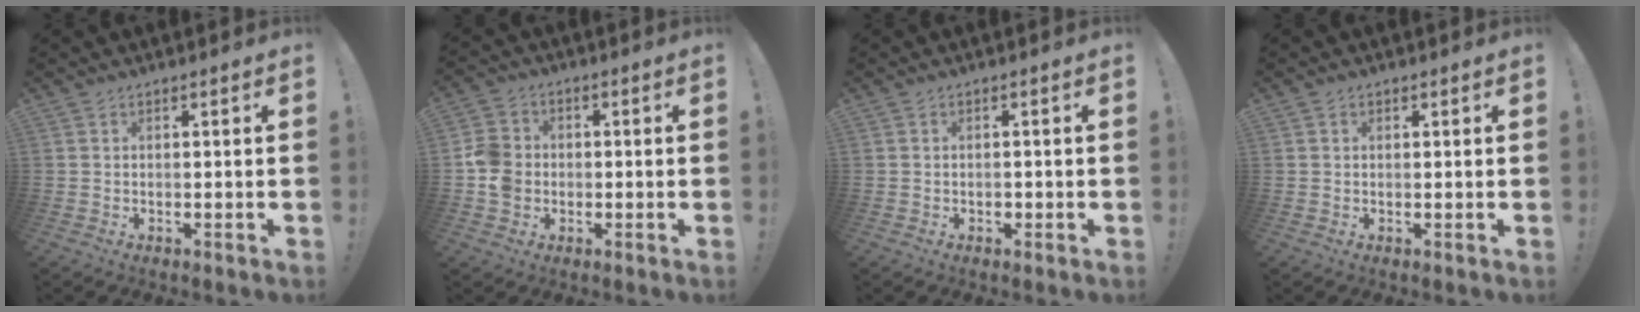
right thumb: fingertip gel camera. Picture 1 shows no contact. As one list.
[{"total": 8.6, "force": [-1.5, 7.5, 3.8], "torque": [-0.085, 0.024, -0.025]}, {"total": 1.2, "force": [-0.7, 0.9, 0.4], "torque": [-0.011, 0.005, -0.011]}, {"total": 0.5, "force": [0.3, 0.4, 0.1], "torque": [-0.001, 0.001, 0.005]}]